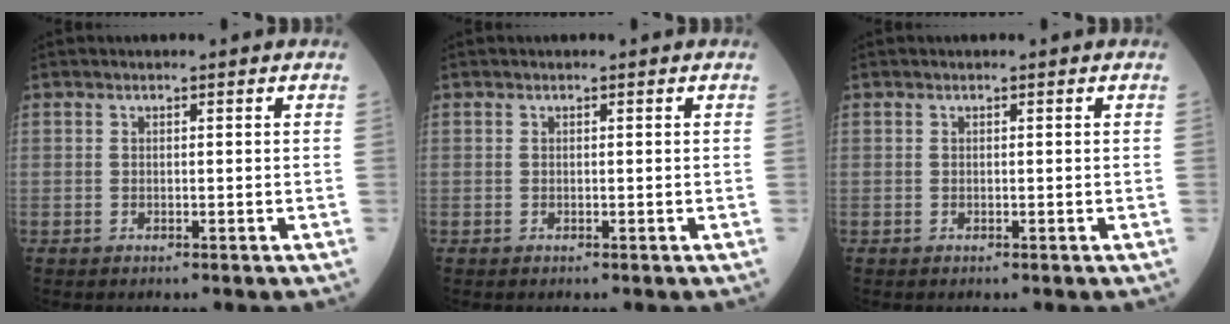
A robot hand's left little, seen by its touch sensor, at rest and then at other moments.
{"total": 0.0}
{"total": 0.0}